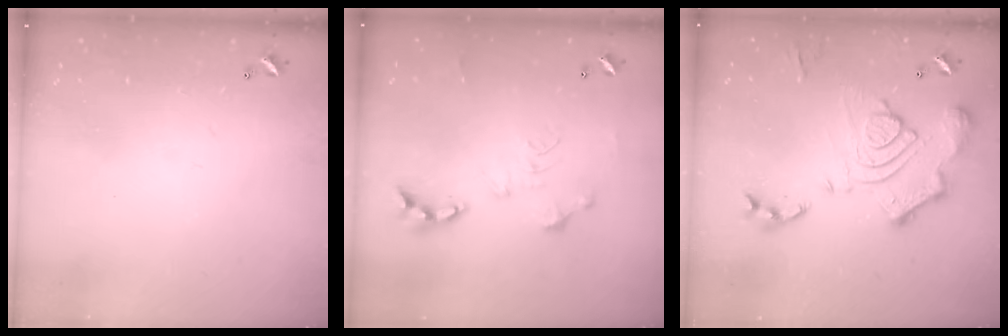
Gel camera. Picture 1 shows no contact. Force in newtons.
{"total": 0.6, "press": 0.6, "slide": 0.1}
{"total": 17.0, "press": 17.0, "slide": 1.6}